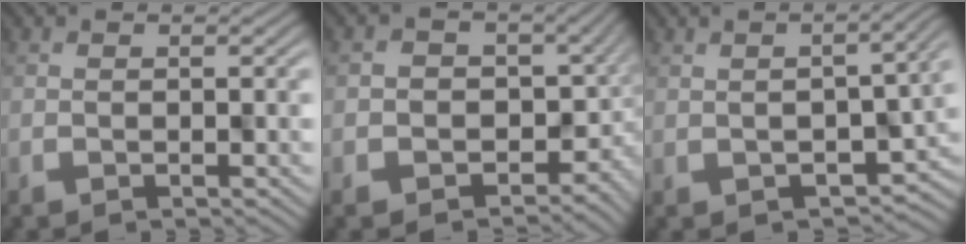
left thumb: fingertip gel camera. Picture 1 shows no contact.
{"total": 4.6, "force": [0.3, 3.9, 2.3], "torque": [-0.035, -0.028, 0.008]}
{"total": 4.5, "force": [-0.5, 1.9, 4.0], "torque": [-0.057, -0.017, 0.003]}